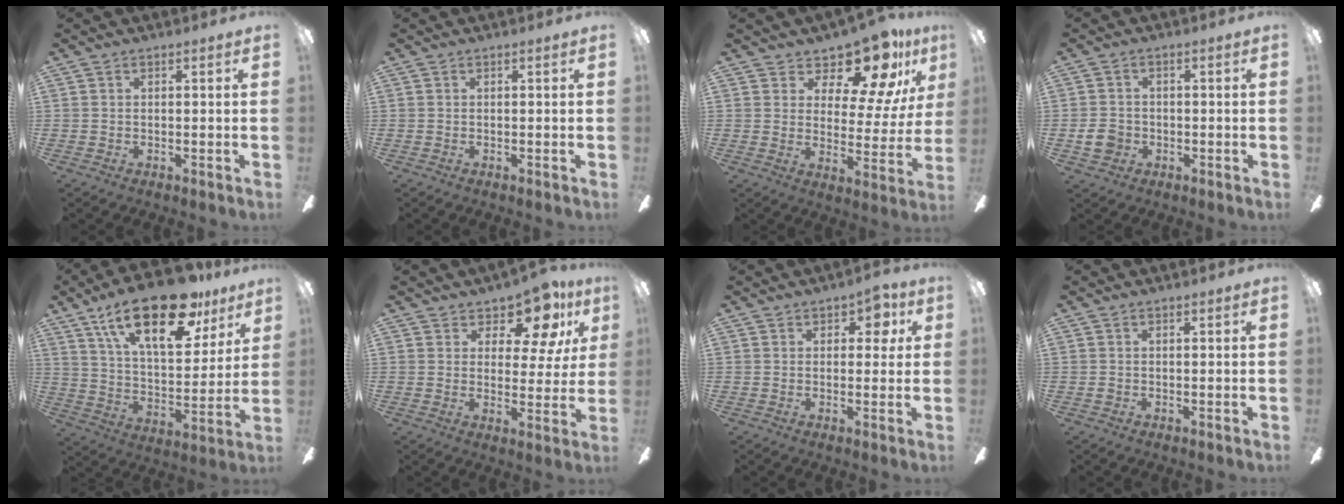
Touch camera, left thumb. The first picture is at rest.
{"total": 0.0}
{"total": 15.0, "force": [11.4, 6.0, 7.7], "torque": [-0.121, -0.083, 0.196]}
{"total": 5.0, "force": [-1.2, 4.3, 2.2], "torque": [-0.044, 0.006, -0.024]}
{"total": 24.9, "force": [15.4, 10.2, 16.6], "torque": [-0.261, -0.079, 0.258]}
{"total": 10.8, "force": [7.8, 5.0, 5.5], "torque": [-0.079, -0.048, 0.141]}
{"total": 4.6, "force": [2.3, 2.8, 2.8], "torque": [-0.029, 0.000, 0.035]}
{"total": 0.6, "force": [0.1, 0.5, 0.2], "torque": [-0.004, 0.006, 0.000]}